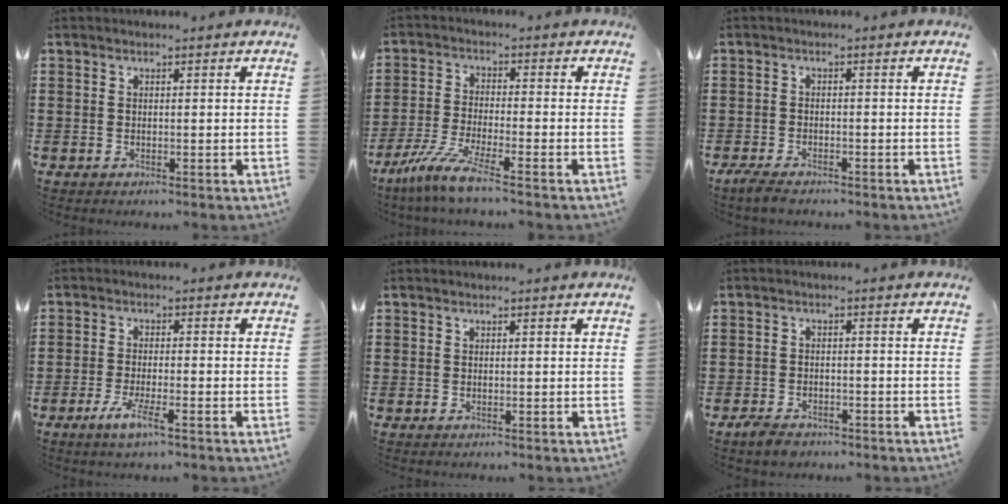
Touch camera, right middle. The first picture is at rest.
{"total": 6.8, "force": [-5.4, -0.1, 4.1], "torque": [-0.100, -0.019, -0.110]}
{"total": 1.9, "force": [-1.6, 0.4, 0.9], "torque": [-0.033, -0.005, -0.034]}
{"total": 4.5, "force": [-2.6, 0.6, 3.6], "torque": [-0.070, -0.005, -0.049]}
{"total": 0.0}
{"total": 2.1, "force": [-1.8, 0.8, 0.7], "torque": [-0.025, 0.000, -0.040]}